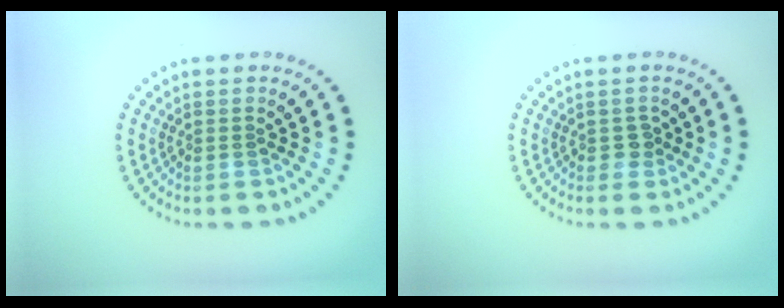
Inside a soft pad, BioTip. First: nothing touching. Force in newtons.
{"total": 1.0, "press": 0.9, "slide": 0.4}